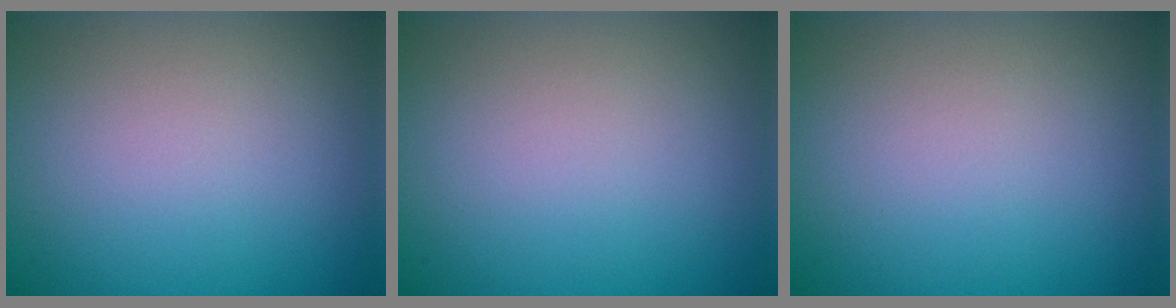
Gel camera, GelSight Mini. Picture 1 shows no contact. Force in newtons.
{"total": 0.0}
{"total": 0.0}